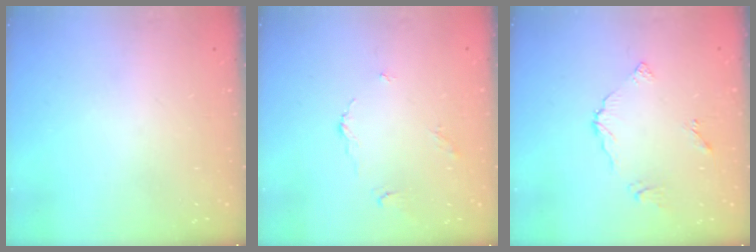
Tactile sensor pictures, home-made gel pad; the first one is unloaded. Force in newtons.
{"total": 3.7, "press": 3.7, "slide": 0.5}
{"total": 5.1, "press": 5.1, "slide": 0.6}